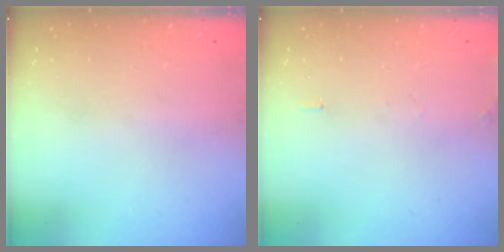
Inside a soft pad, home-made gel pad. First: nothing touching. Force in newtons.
{"total": 6.5, "press": 6.2, "slide": 1.8}